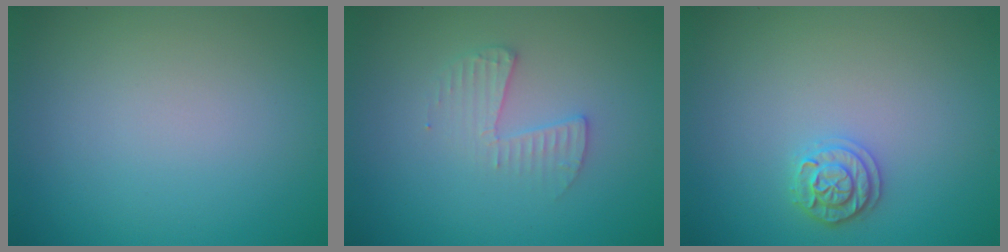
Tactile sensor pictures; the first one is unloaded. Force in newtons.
{"total": 2.1, "press": 2.0, "slide": 0.1}
{"total": 1.9, "press": 1.9, "slide": 0.3}